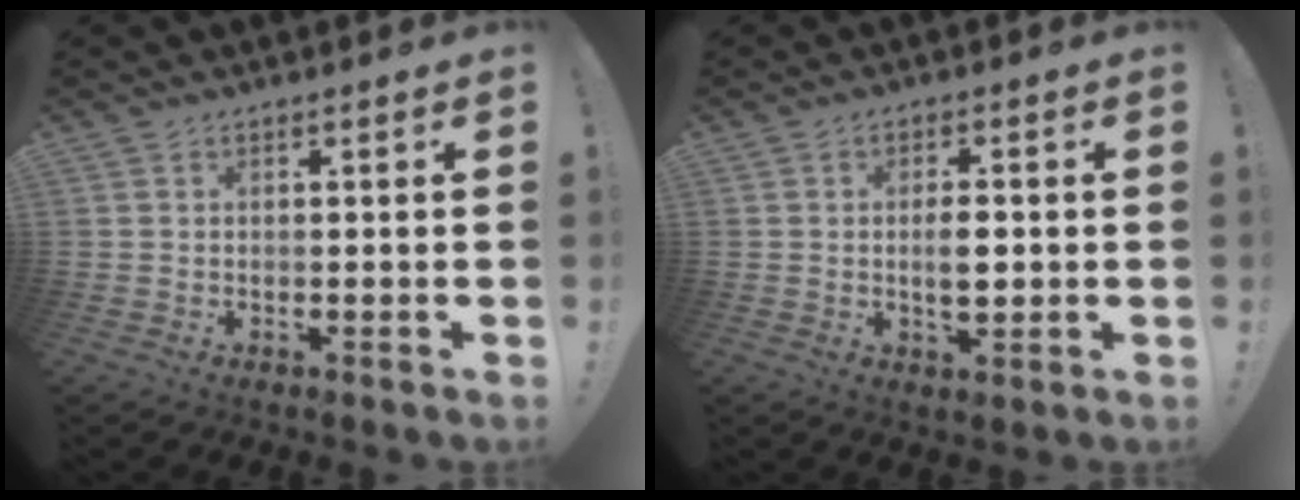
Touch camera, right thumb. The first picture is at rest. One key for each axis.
{"total": 5.3, "fx": -0.3, "fy": 2.3, "fz": 4.7, "tx": -0.076, "ty": -0.005, "tz": -0.014}